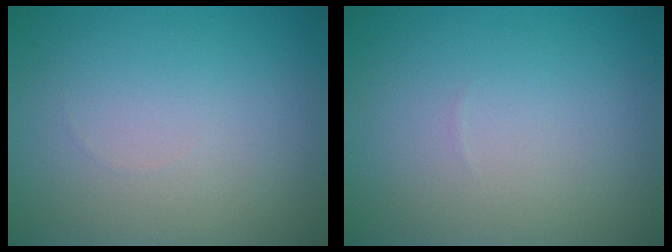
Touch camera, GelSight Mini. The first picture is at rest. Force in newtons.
{"total": 0.0}